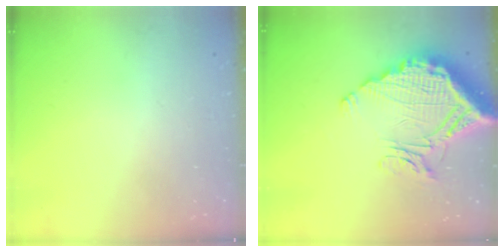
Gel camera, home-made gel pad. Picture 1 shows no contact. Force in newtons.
{"total": 17.9, "press": 17.8, "slide": 1.7}